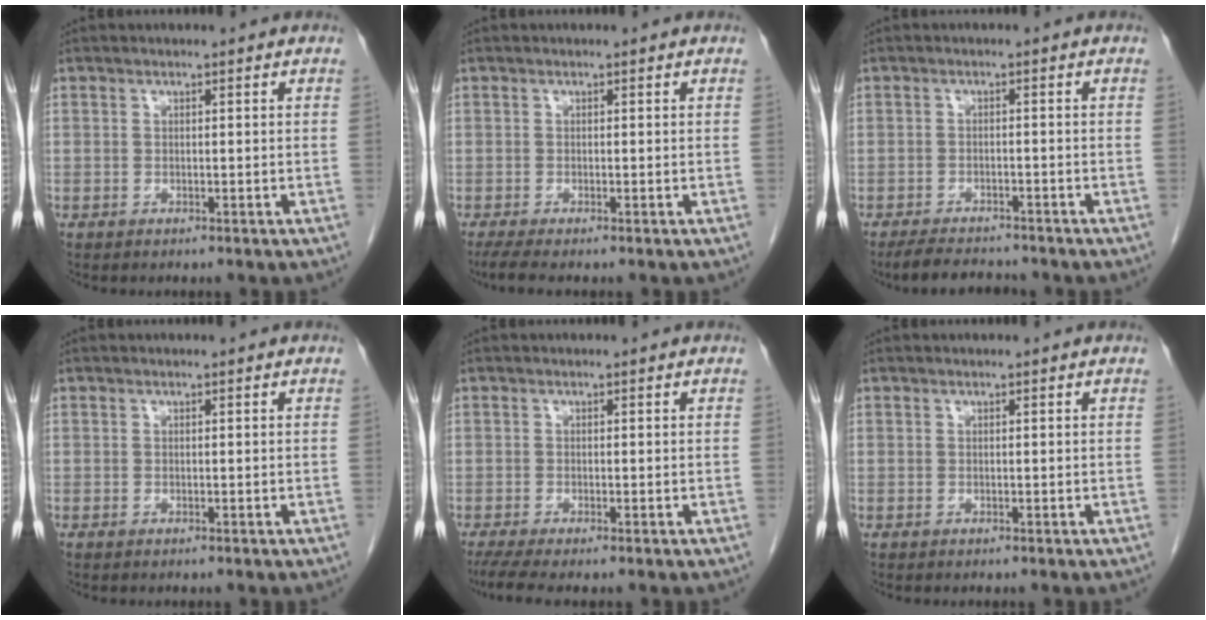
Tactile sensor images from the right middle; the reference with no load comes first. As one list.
[{"total": 2.8, "force": [-2.2, 0.1, 1.7], "torque": [-0.035, -0.009, -0.039]}, {"total": 5.7, "force": [-5.2, 1.4, 1.8], "torque": [-0.031, -0.013, -0.084]}, {"total": 0.0}, {"total": 3.5, "force": [-2.6, 0.3, 2.4], "torque": [-0.046, -0.011, -0.047]}, {"total": 0.7, "force": [-0.6, -0.2, -0.3], "torque": [0.001, -0.007, -0.013]}]